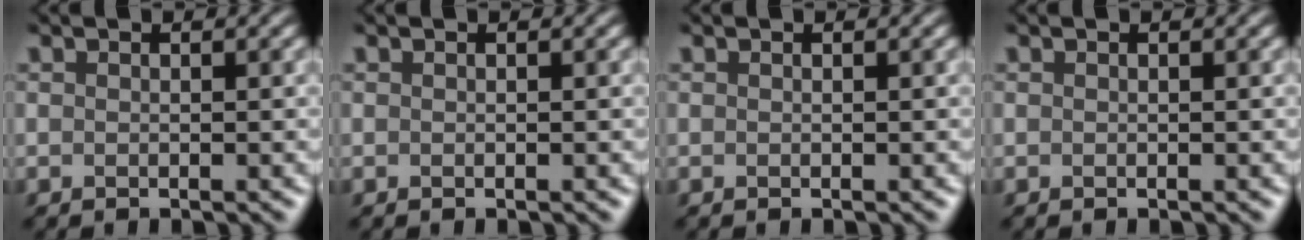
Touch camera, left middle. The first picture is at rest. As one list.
[{"total": 0.0}, {"total": 0.0}, {"total": 0.0}]